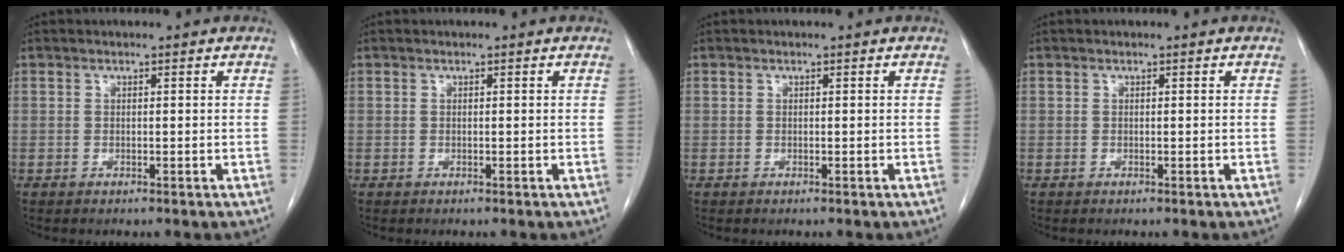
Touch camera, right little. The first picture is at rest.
{"total": 0.0}
{"total": 0.0}
{"total": 0.0}